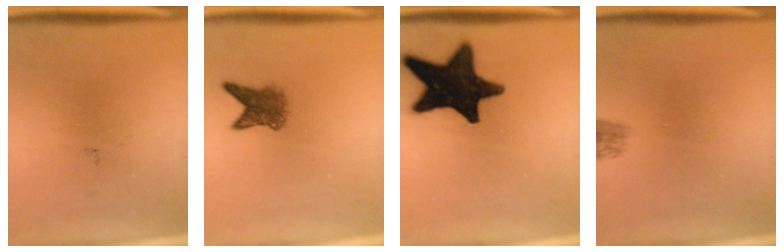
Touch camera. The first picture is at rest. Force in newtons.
{"total": 4.2}
{"total": 18.5}
{"total": 1.6}